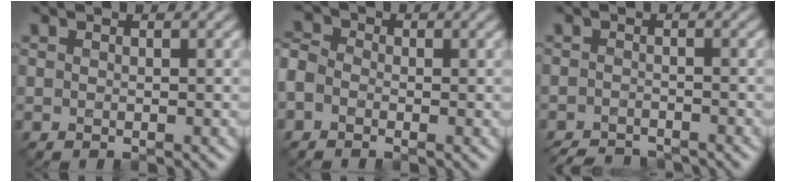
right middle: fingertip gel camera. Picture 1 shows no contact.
{"total": 2.9, "force": [-0.8, 2.3, 1.5], "torque": [-0.031, 0.011, -0.028]}
{"total": 3.1, "force": [-2.9, 0.5, 0.7], "torque": [-0.008, -0.006, -0.054]}